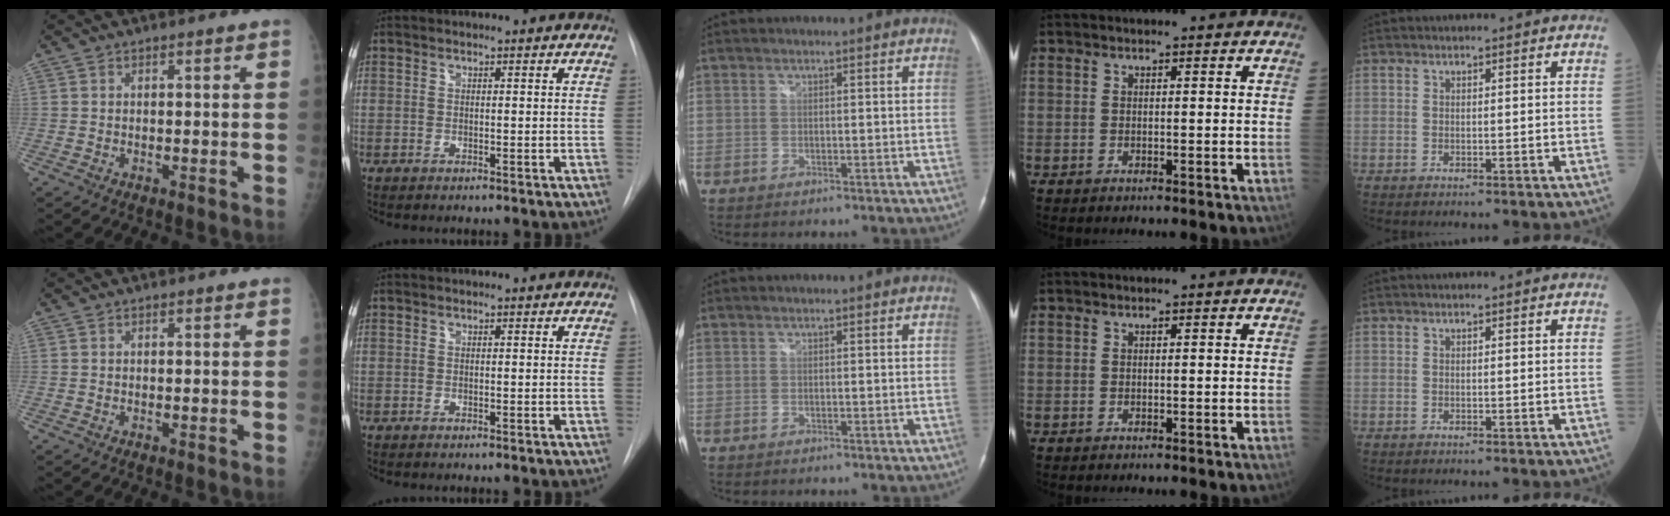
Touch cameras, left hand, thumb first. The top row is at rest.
{}